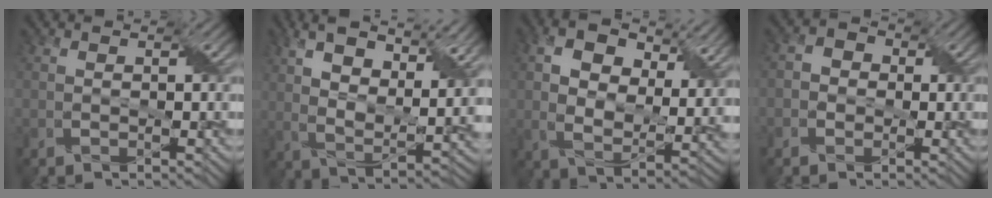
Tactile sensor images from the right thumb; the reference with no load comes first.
{"total": 13.9, "force": [7.0, 5.4, 10.8], "torque": [-0.202, 0.010, 0.112]}
{"total": 12.0, "force": [4.8, 6.8, 8.6], "torque": [-0.169, -0.006, 0.081]}
{"total": 2.5, "force": [-0.5, 2.3, 0.8], "torque": [-0.014, 0.007, -0.016]}